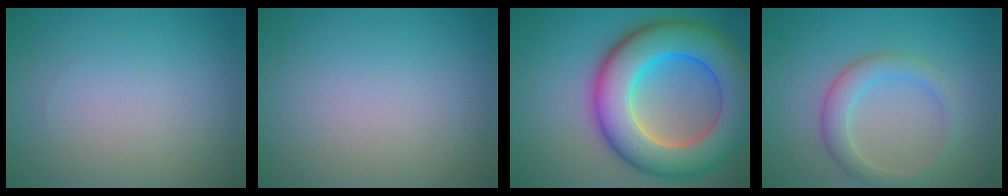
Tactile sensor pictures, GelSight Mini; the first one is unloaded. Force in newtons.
{"total": 0.0}
{"total": 11.9, "press": 11.9, "slide": 0.3}
{"total": 3.0, "press": 3.0, "slide": 0.0}